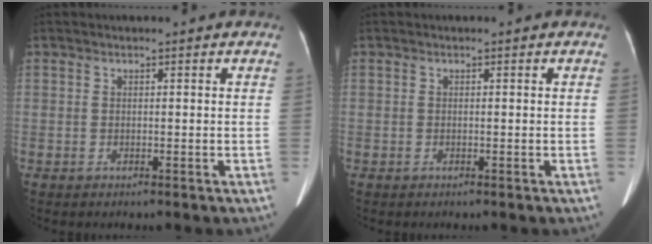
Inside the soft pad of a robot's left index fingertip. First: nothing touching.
{"total": 0.0}